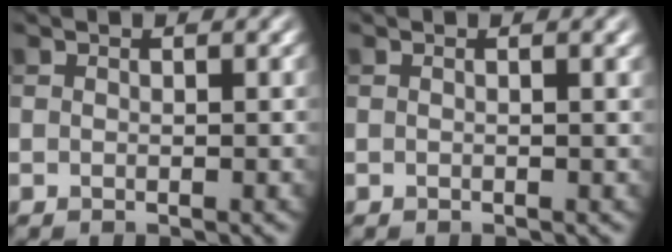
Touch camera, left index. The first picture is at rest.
{"total": 1.2, "force": [0.3, 0.4, 1.1], "torque": [-0.013, 0.003, -0.004]}